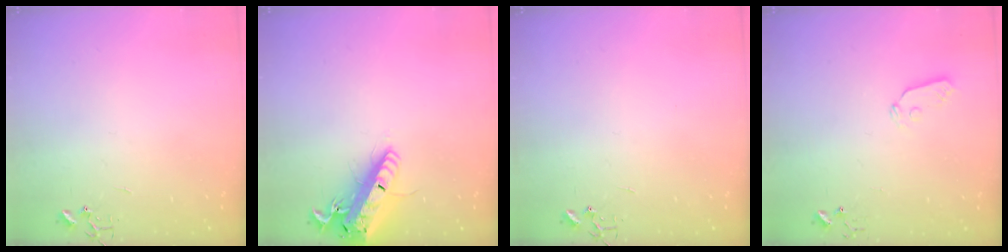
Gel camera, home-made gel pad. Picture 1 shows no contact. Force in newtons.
{"total": 21.8, "press": 21.4, "slide": 4.2}
{"total": 0.0}
{"total": 4.6, "press": 4.6, "slide": 0.3}